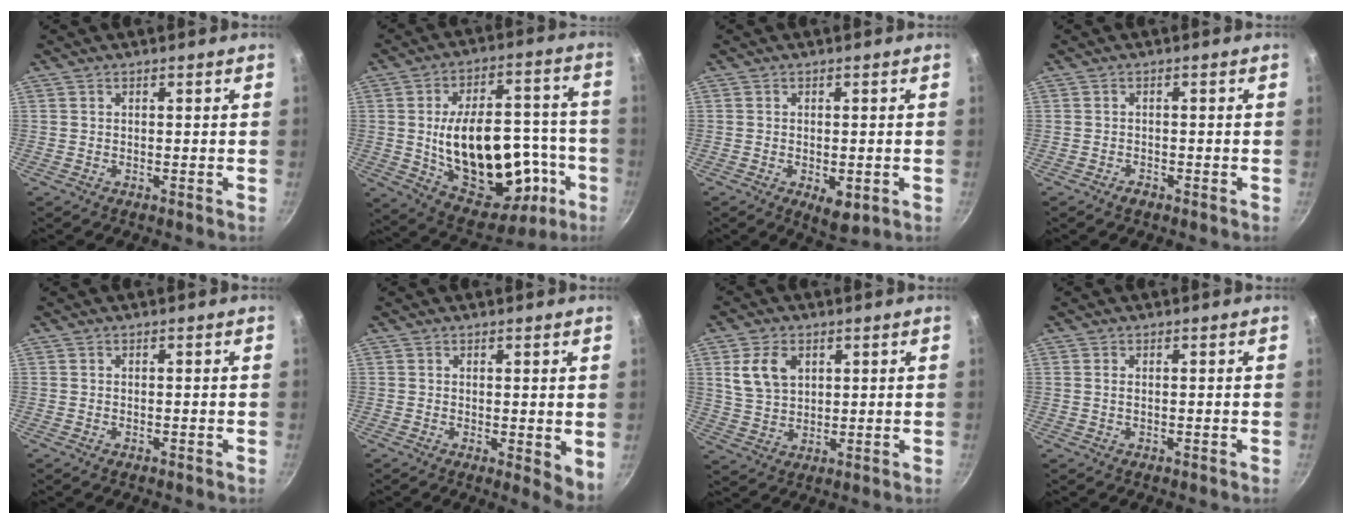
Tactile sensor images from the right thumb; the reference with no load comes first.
{"total": 25.4, "force": [-4.8, 13.9, 20.7], "torque": [-0.297, 0.037, -0.041]}
{"total": 4.7, "force": [-1.5, 2.2, 3.9], "torque": [-0.052, -0.007, -0.015]}
{"total": 1.4, "force": [-1.1, 0.7, 0.6], "torque": [-0.008, 0.005, -0.020]}
{"total": 0.0}
{"total": 4.1, "force": [0.3, 1.3, 3.9], "torque": [-0.052, -0.016, 0.007]}
{"total": 7.9, "force": [2.9, 5.4, 5.0], "torque": [-0.082, -0.009, 0.063]}
{"total": 0.7, "force": [0.1, 0.4, 0.6], "torque": [-0.015, 0.002, 0.004]}